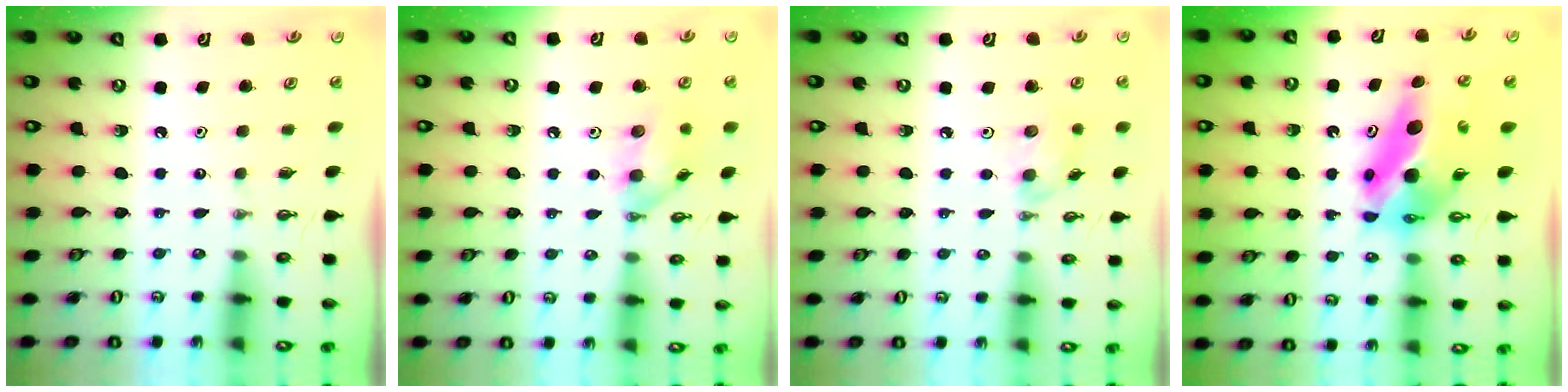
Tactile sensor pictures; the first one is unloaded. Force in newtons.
{"total": 11.3, "press": 11.3, "slide": 0.7}
{"total": 5.8, "press": 5.7, "slide": 1.4}
{"total": 14.3, "press": 13.6, "slide": 4.4}